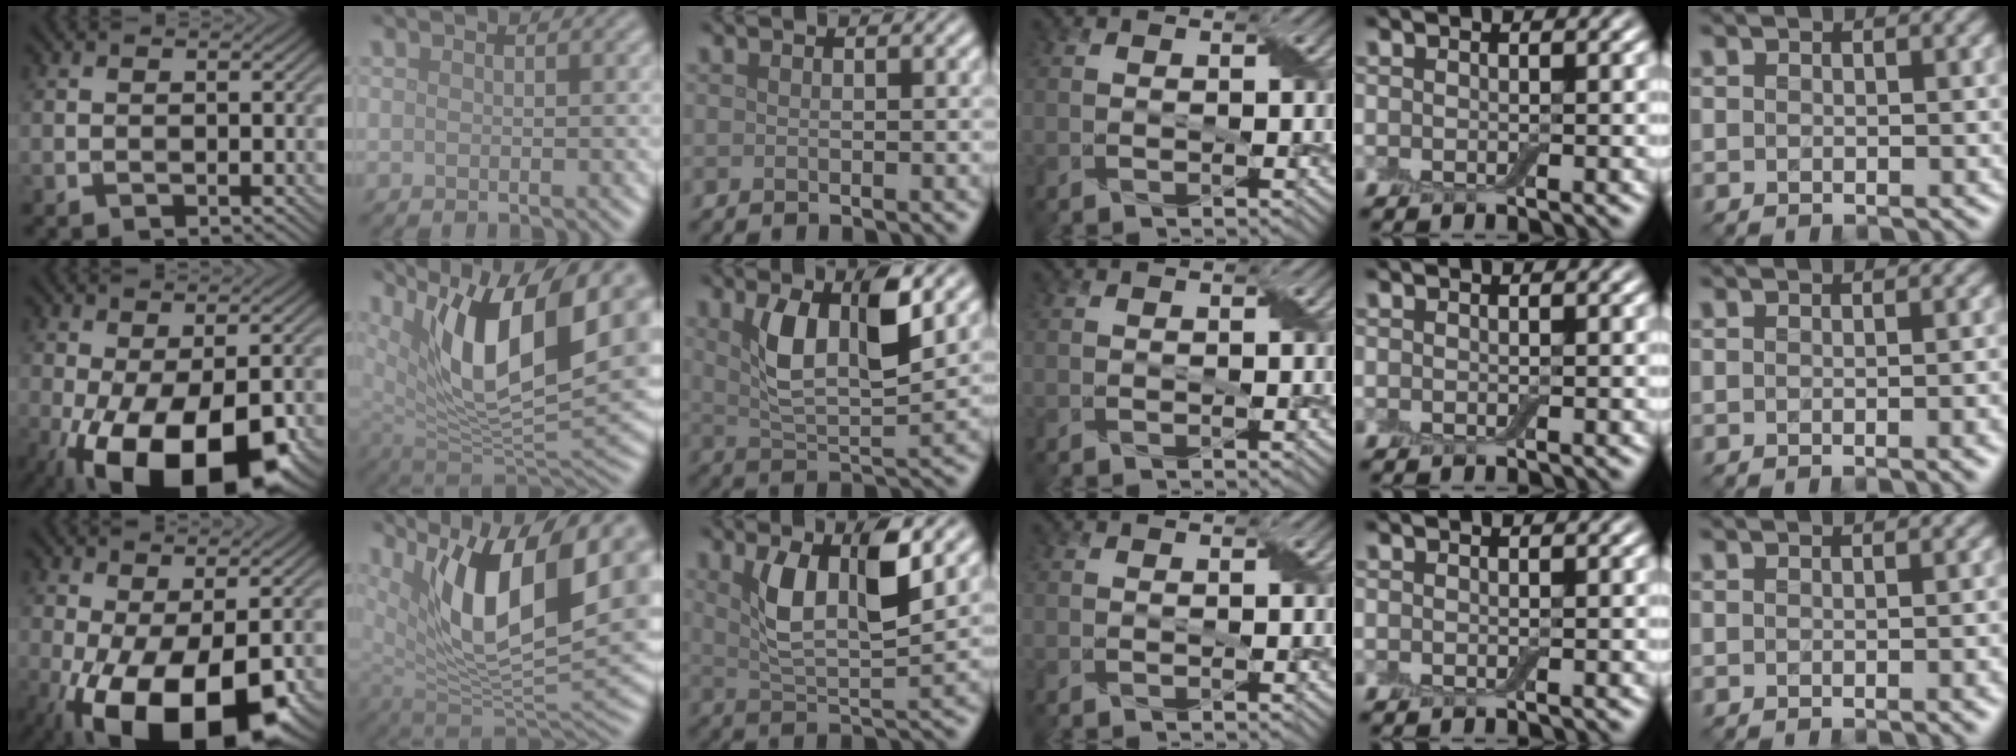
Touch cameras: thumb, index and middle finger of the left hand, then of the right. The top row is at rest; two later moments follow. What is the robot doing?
{"motion": "wrap", "object": "adhesive wrap"}